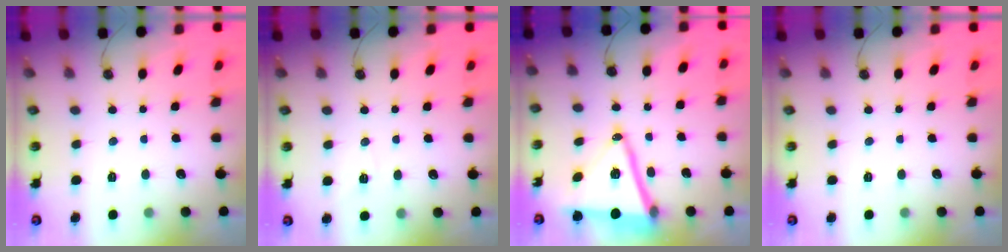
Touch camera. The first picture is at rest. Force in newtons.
{"total": 2.7, "press": 2.3, "slide": 1.4}
{"total": 16.6, "press": 16.2, "slide": 3.6}
{"total": 0.0}